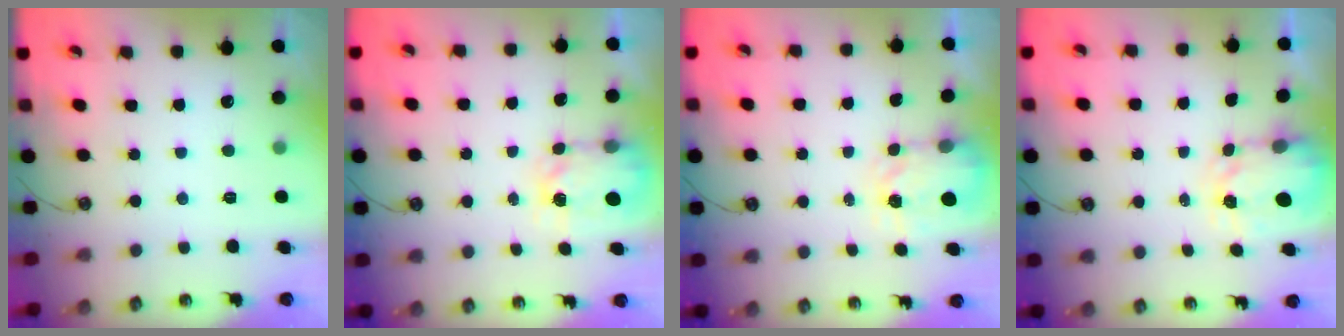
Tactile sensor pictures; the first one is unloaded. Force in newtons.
{"total": 5.1, "press": 5.1, "slide": 0.5}
{"total": 3.8, "press": 3.7, "slide": 0.5}
{"total": 3.6, "press": 3.5, "slide": 0.4}